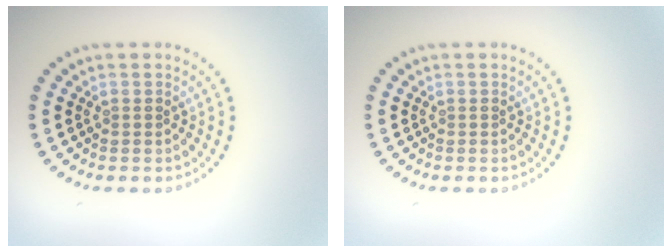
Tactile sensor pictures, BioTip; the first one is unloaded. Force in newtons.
{"total": 0.0}